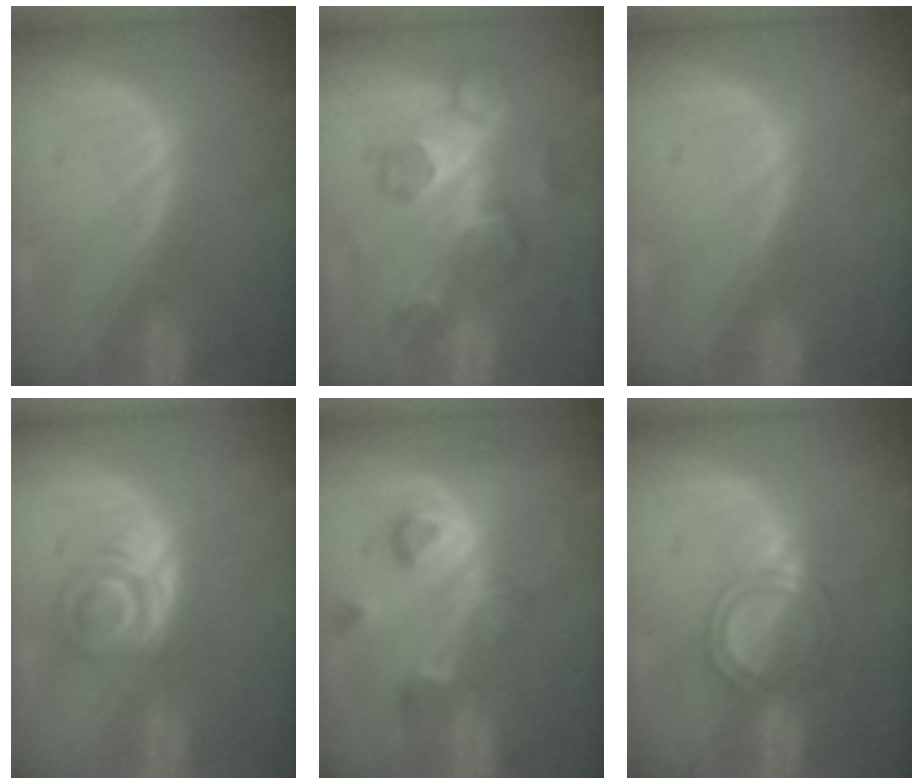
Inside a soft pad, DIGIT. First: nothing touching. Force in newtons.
{"total": 8.7, "press": 7.6, "slide": 4.3}
{"total": 0.0}
{"total": 5.2, "press": 4.8, "slide": 2.1}
{"total": 7.1, "press": 6.9, "slide": 1.6}
{"total": 5.2, "press": 4.7, "slide": 2.2}